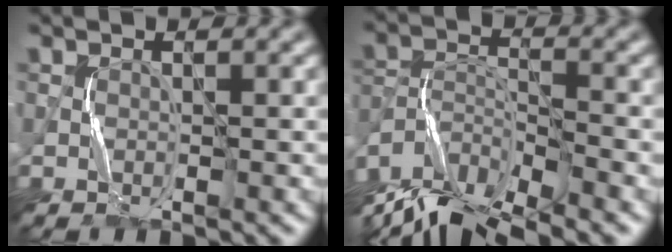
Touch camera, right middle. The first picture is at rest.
{"total": 8.8, "force": [-7.9, 1.8, 3.5], "torque": [-0.070, -0.004, -0.151]}